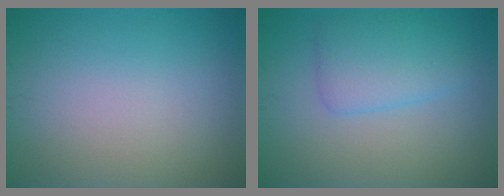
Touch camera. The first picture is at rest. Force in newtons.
{"total": 3.7, "press": 3.7, "slide": 0.2}